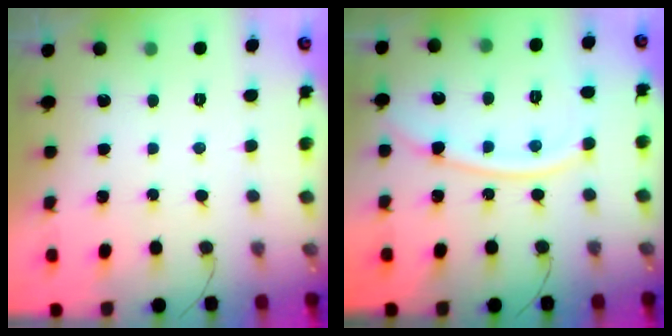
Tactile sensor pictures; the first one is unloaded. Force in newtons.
{"total": 12.2, "press": 12.1, "slide": 1.4}